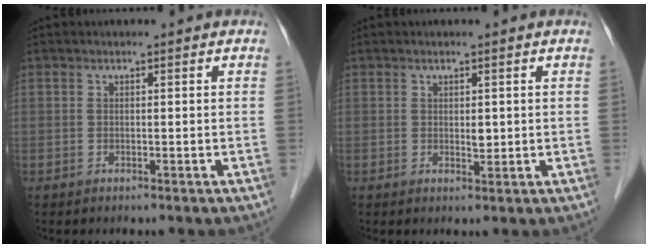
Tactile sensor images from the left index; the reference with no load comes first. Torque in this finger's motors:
{"motor_torque": [0.27, 0.13, 0.00, 0.00]}